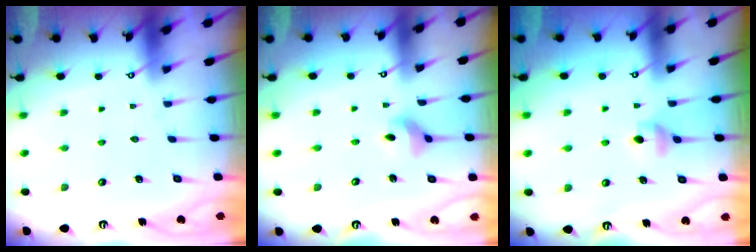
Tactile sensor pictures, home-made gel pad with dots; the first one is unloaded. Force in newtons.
{"total": 5.1, "press": 5.0, "slide": 1.3}
{"total": 5.6, "press": 5.6, "slide": 0.5}